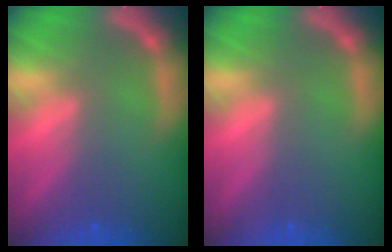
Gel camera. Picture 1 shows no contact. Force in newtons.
{"total": 0.0}